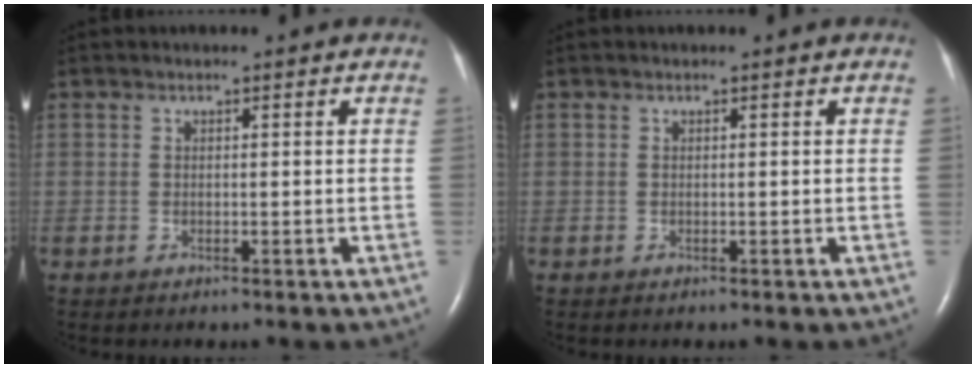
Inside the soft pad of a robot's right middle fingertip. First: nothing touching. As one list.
[{"total": 0.0}]